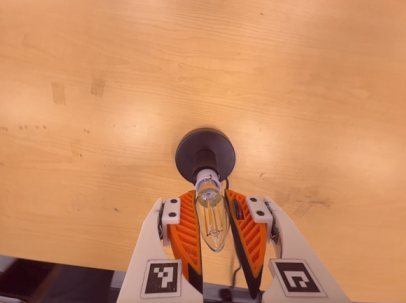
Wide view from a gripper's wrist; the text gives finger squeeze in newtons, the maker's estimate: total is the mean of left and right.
{"total": 11.1, "left": 11.1, "right": 11.1}